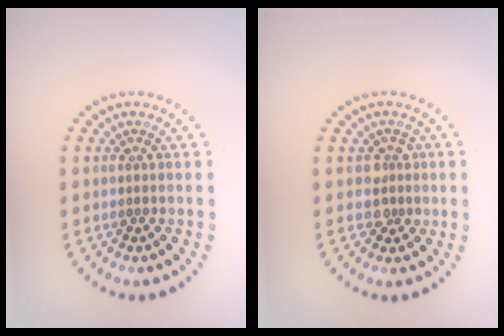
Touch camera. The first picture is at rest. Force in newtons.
{"total": 1.8, "press": 1.6, "slide": 0.9}